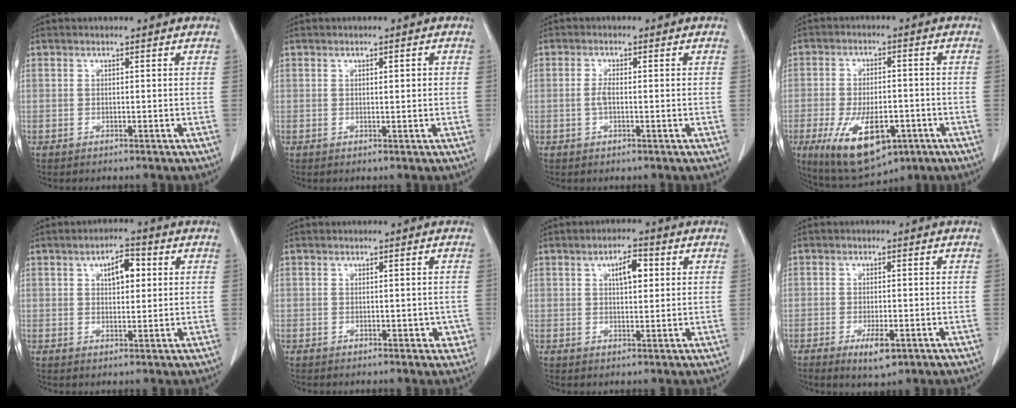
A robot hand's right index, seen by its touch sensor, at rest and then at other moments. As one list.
[{"total": 1.5, "force": [0.3, 0.3, 1.4], "torque": [-0.023, 0.002, 0.006]}, {"total": 1.8, "force": [-0.3, 0.5, 1.7], "torque": [-0.042, 0.001, -0.008]}, {"total": 13.2, "force": [-5.8, 5.7, 10.5], "torque": [-0.187, -0.012, -0.080]}, {"total": 4.9, "force": [1.6, 2.2, 4.1], "torque": [-0.063, 0.009, 0.024]}, {"total": 2.4, "force": [-0.5, 1.6, 1.7], "torque": [-0.008, 0.005, -0.003]}, {"total": 4.3, "force": [1.4, 1.6, 3.8], "torque": [-0.061, 0.006, 0.022]}, {"total": 4.0, "force": [-2.0, 1.3, 3.3], "torque": [-0.053, -0.003, -0.024]}]